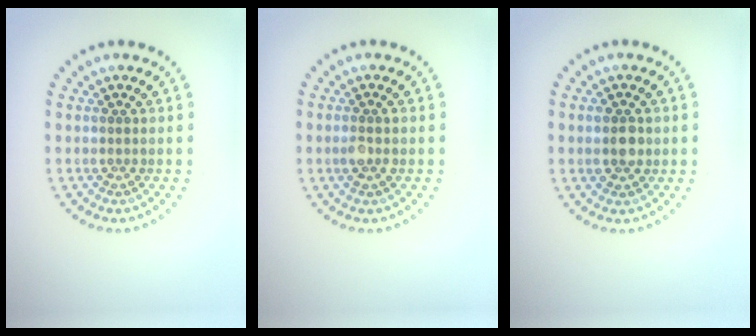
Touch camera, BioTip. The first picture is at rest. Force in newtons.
{"total": 1.4, "press": 1.3, "slide": 0.5}
{"total": 2.5, "press": 2.5, "slide": 0.2}